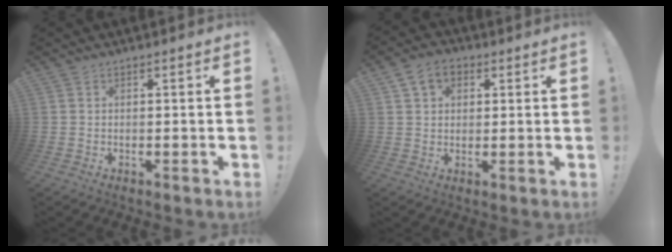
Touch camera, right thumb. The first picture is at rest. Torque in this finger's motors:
{"motor_torque": [0.12, 1.08, 0.84, 0.43, 0.37]}